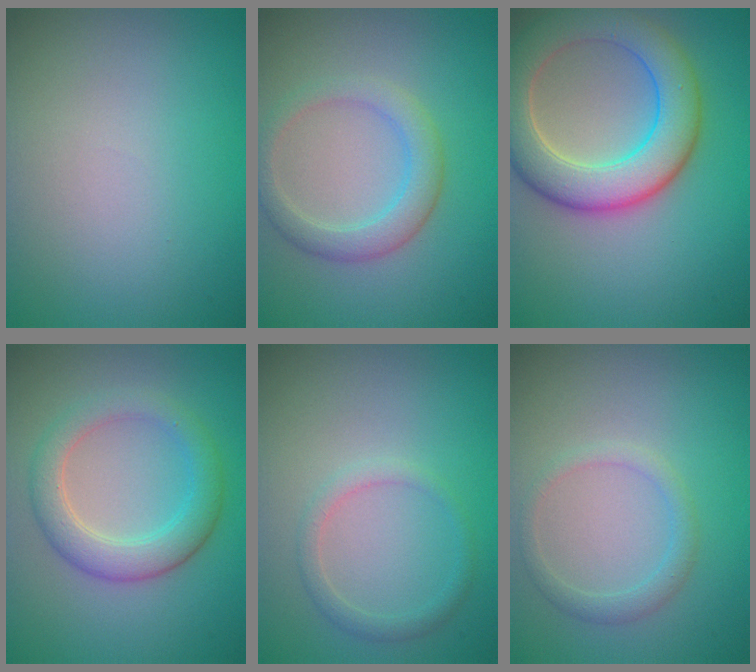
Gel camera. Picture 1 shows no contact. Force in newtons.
{"total": 3.1, "press": 3.1, "slide": 0.2}
{"total": 7.7, "press": 7.7, "slide": 0.5}
{"total": 4.2, "press": 4.2, "slide": 0.4}
{"total": 1.5, "press": 1.5, "slide": 0.1}
{"total": 1.6, "press": 1.6, "slide": 0.1}